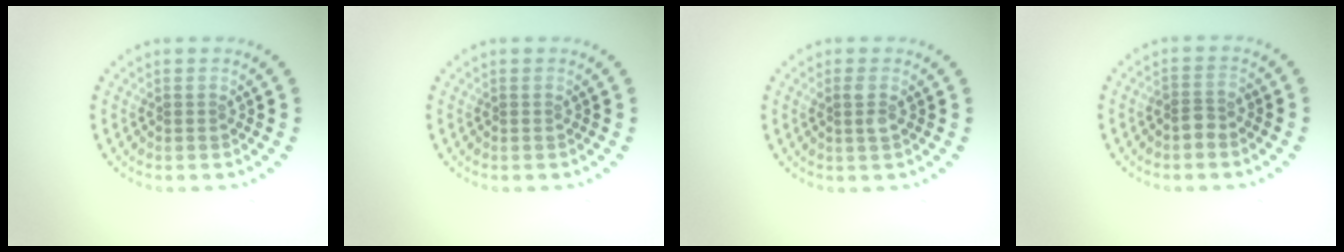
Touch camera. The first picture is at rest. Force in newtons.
{"total": 0.0}
{"total": 1.1, "press": 1.0, "slide": 0.3}
{"total": 1.5, "press": 1.3, "slide": 0.8}